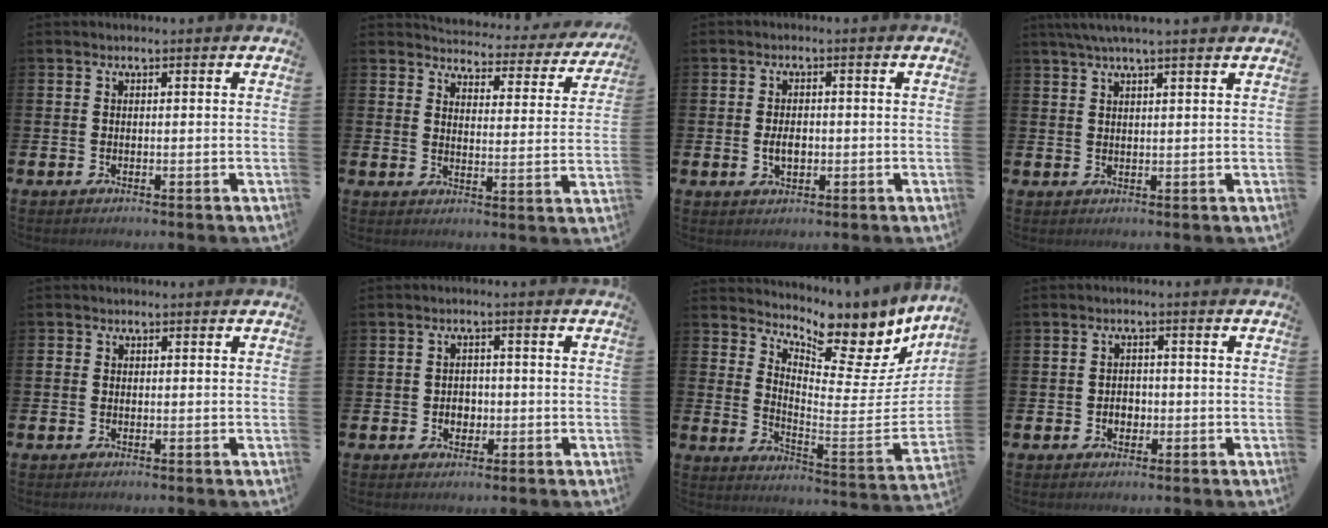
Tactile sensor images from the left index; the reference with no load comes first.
{"total": 3.8, "force": [3.7, 1.0, 0.4], "torque": [-0.018, -0.038, 0.055]}
{"total": 2.7, "force": [-0.3, 1.6, 2.1], "torque": [-0.017, -0.006, -0.011]}
{"total": 3.7, "force": [3.1, 0.0, 2.0], "torque": [-0.045, -0.002, 0.058]}
{"total": 0.6, "force": [0.0, 0.6, 0.1], "torque": [0.004, 0.002, -0.004]}
{"total": 2.3, "force": [-0.5, 1.9, 1.1], "torque": [0.000, -0.004, -0.019]}
{"total": 8.3, "force": [7.5, 2.5, 2.3], "torque": [-0.044, -0.084, 0.120]}
{"total": 2.1, "force": [-0.6, 1.7, 1.1], "torque": [-0.006, -0.001, -0.018]}